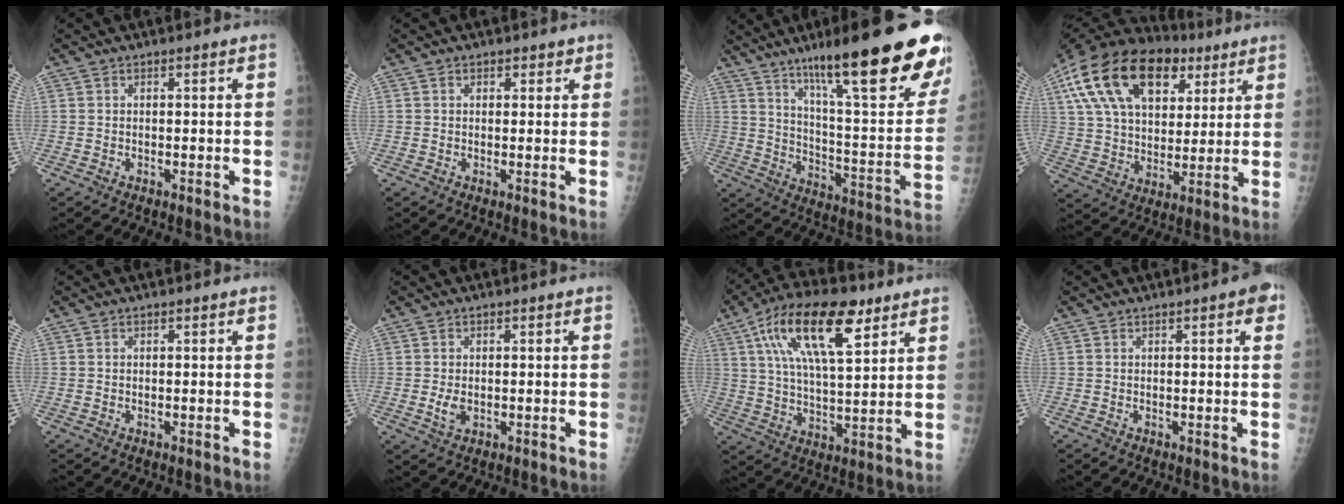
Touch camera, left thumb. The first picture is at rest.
{"total": 2.1, "force": [1.1, 1.5, 0.9], "torque": [0.005, -0.003, 0.012]}
{"total": 29.5, "force": [18.7, 4.9, 22.3], "torque": [-0.287, -0.061, 0.285]}
{"total": 25.6, "force": [11.3, 15.5, 16.9], "torque": [-0.292, 0.018, 0.192]}
{"total": 0.0}
{"total": 3.2, "force": [-0.3, 2.1, 2.4], "torque": [-0.042, -0.005, -0.002]}
{"total": 18.8, "force": [9.0, 7.6, 14.7], "torque": [-0.242, -0.013, 0.155]}
{"total": 3.2, "force": [1.3, 0.9, 2.8], "torque": [-0.026, 0.002, 0.012]}